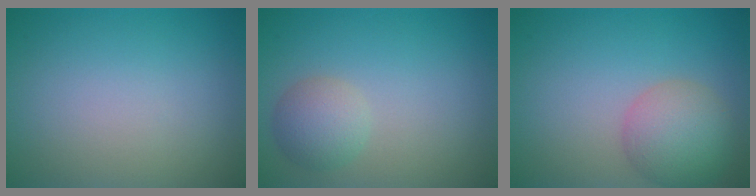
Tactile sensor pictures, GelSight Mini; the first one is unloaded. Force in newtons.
{"total": 2.7, "press": 2.7, "slide": 0.1}
{"total": 4.9, "press": 4.9, "slide": 0.2}